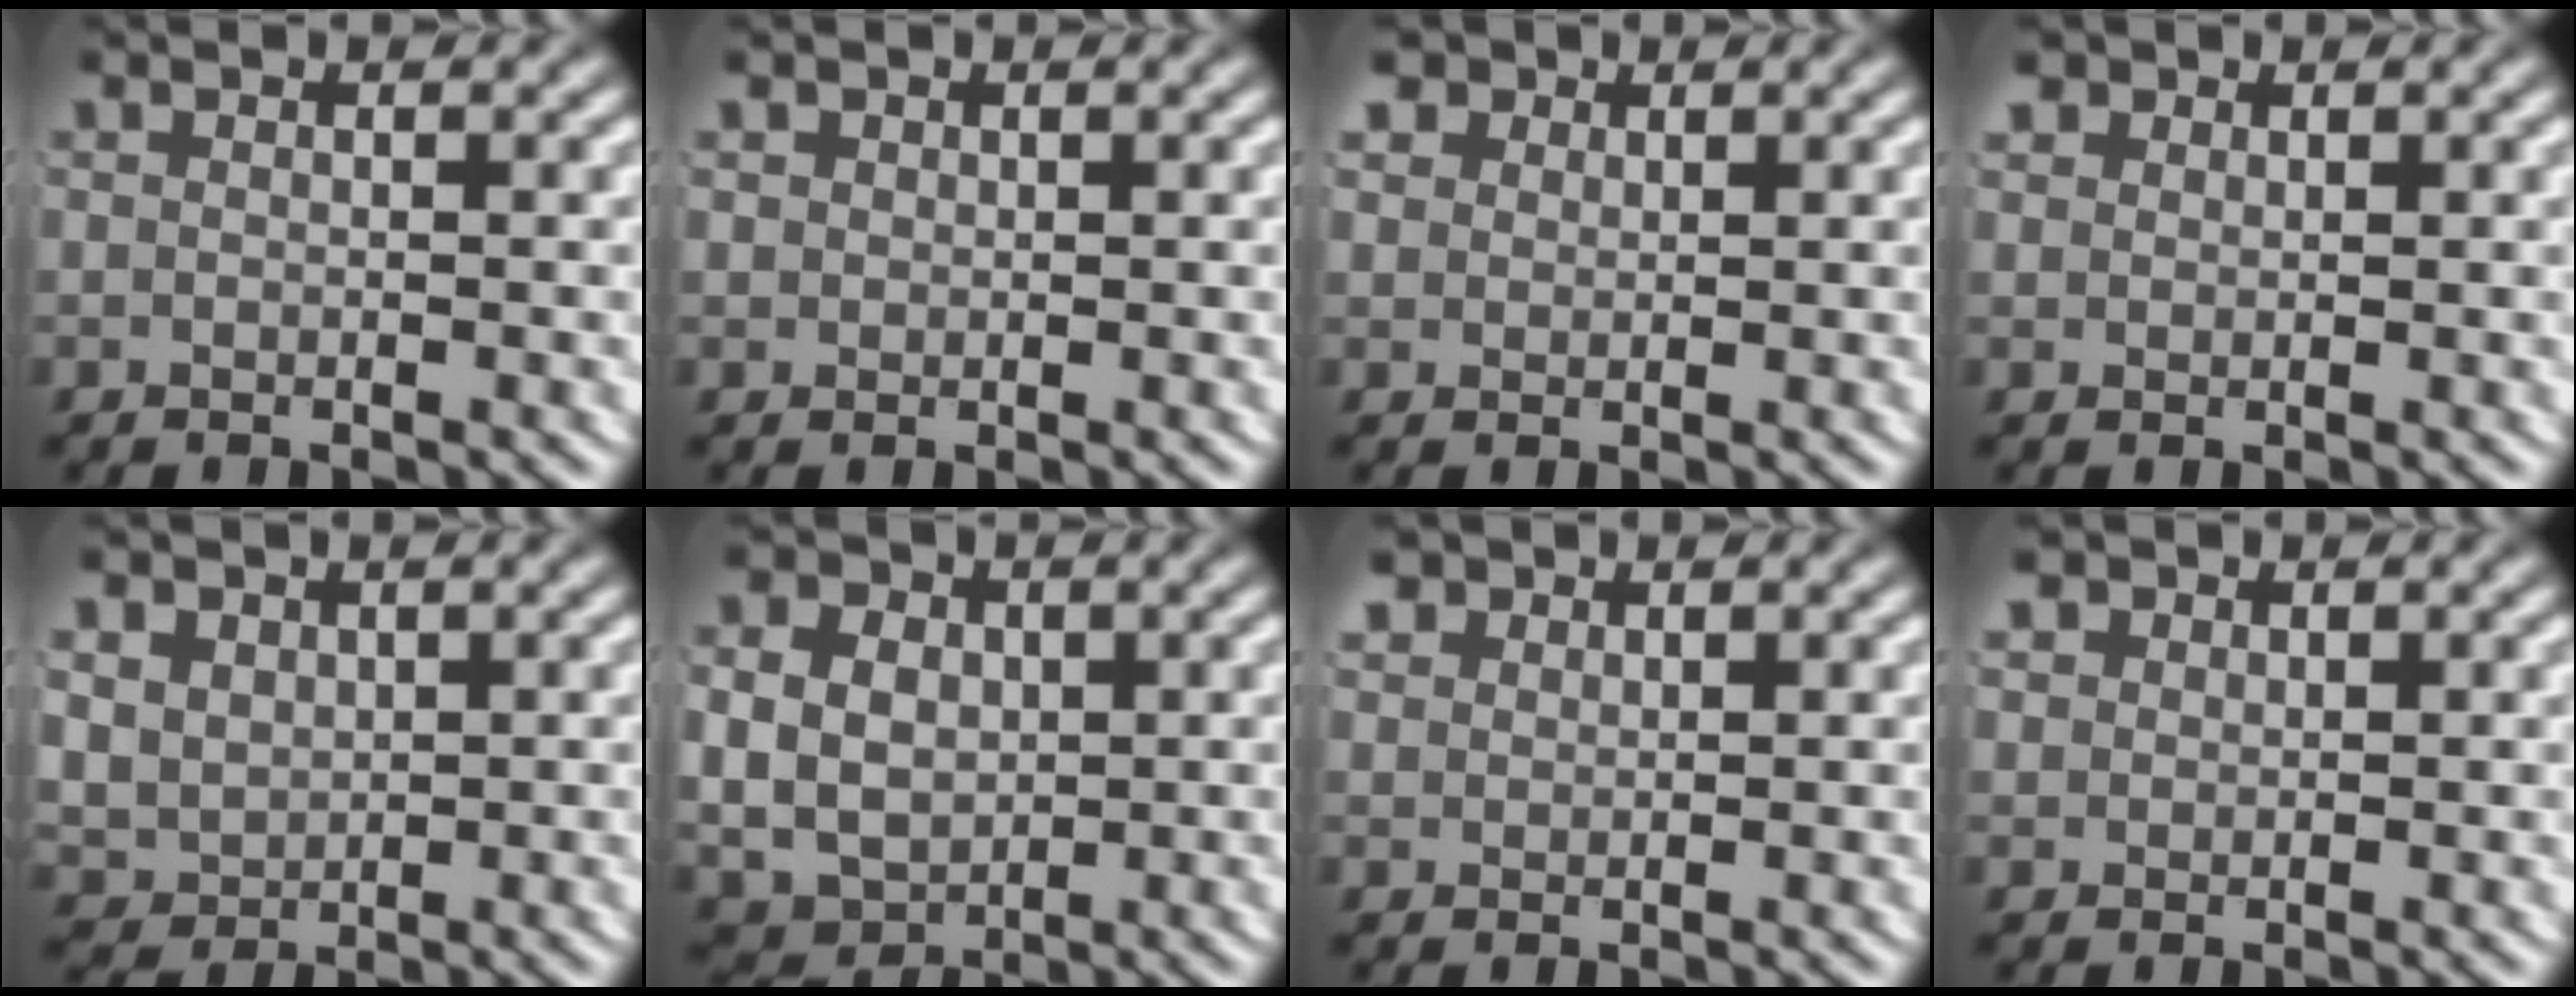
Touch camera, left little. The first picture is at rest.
{"total": 1.3, "force": [0.5, 1.1, 0.3], "torque": [-0.014, -0.008, 0.014]}
{"total": 3.3, "force": [1.9, 2.4, 1.3], "torque": [-0.038, -0.006, 0.036]}
{"total": 1.3, "force": [1.0, 0.8, 0.3], "torque": [-0.015, -0.004, 0.026]}
{"total": 5.1, "force": [0.6, 4.7, 1.9], "torque": [-0.066, -0.028, 0.025]}
{"total": 8.5, "force": [-0.6, 7.6, 3.7], "torque": [-0.089, -0.042, 0.003]}
{"total": 1.6, "force": [1.3, 0.9, 0.4], "torque": [-0.018, -0.004, 0.032]}
{"total": 1.6, "force": [1.0, 1.2, 0.5], "torque": [-0.021, -0.007, 0.026]}